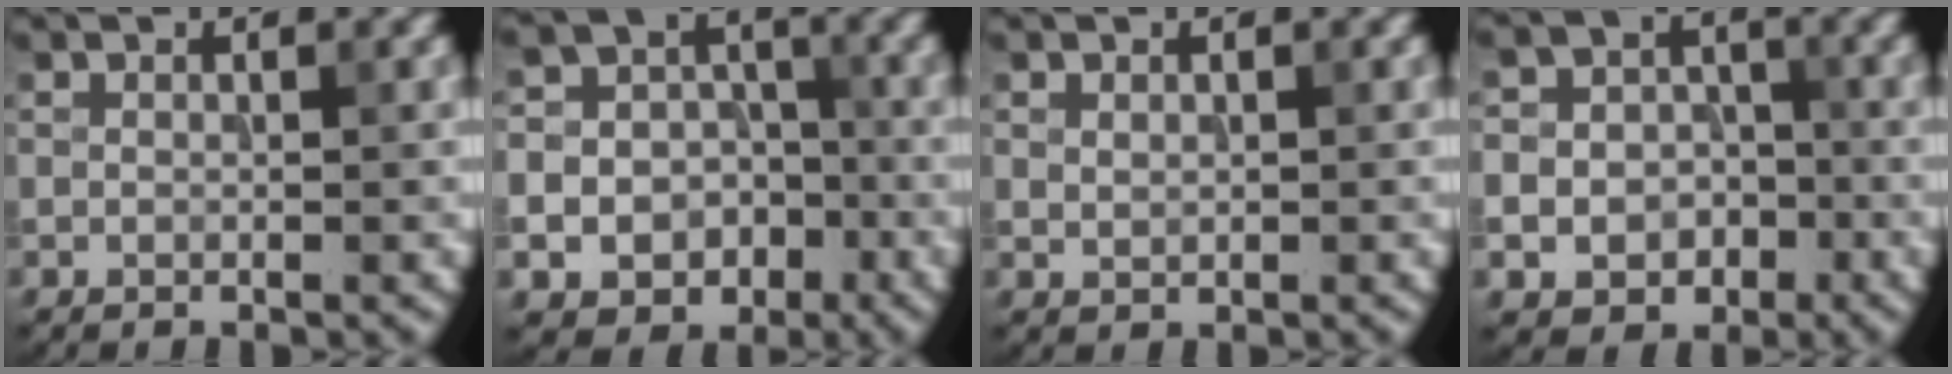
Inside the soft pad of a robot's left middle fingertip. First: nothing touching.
{"total": 12.2, "force": [-5.0, 10.7, 2.8], "torque": [-0.062, -0.034, -0.082]}
{"total": 0.8, "force": [0.3, 0.6, 0.4], "torque": [-0.010, -0.002, 0.008]}
{"total": 7.5, "force": [-2.4, 6.8, 2.2], "torque": [-0.033, -0.012, -0.053]}